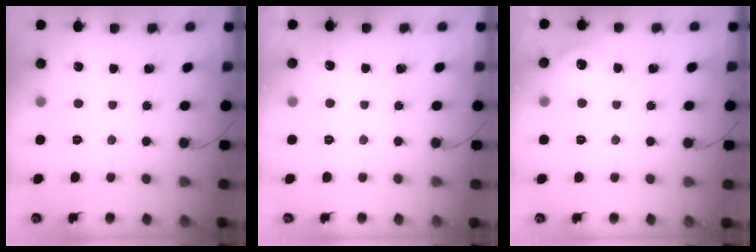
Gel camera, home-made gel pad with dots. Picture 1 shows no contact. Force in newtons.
{"total": 7.4, "press": 2.7, "slide": 6.9}
{"total": 5.9, "press": 5.7, "slide": 1.5}